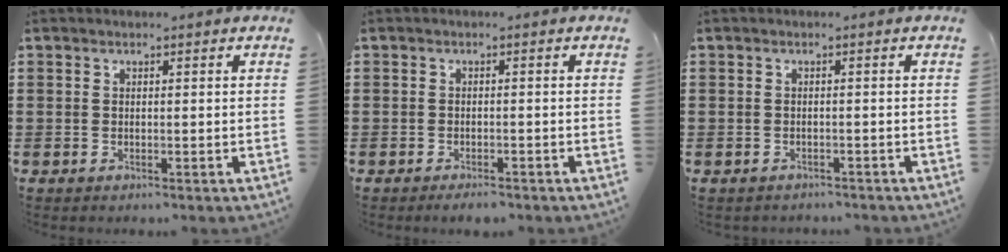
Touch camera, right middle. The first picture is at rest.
{"total": 1.6, "force": [-1.6, 0.3, 0.2], "torque": [-0.008, 0.001, -0.032]}
{"total": 0.9, "force": [-0.9, 0.2, -0.1], "torque": [-0.003, 0.001, -0.020]}